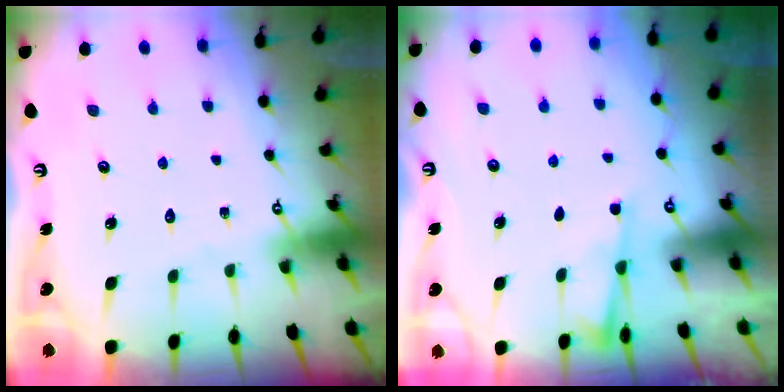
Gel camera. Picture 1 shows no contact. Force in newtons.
{"total": 2.5, "press": 2.4, "slide": 0.4}